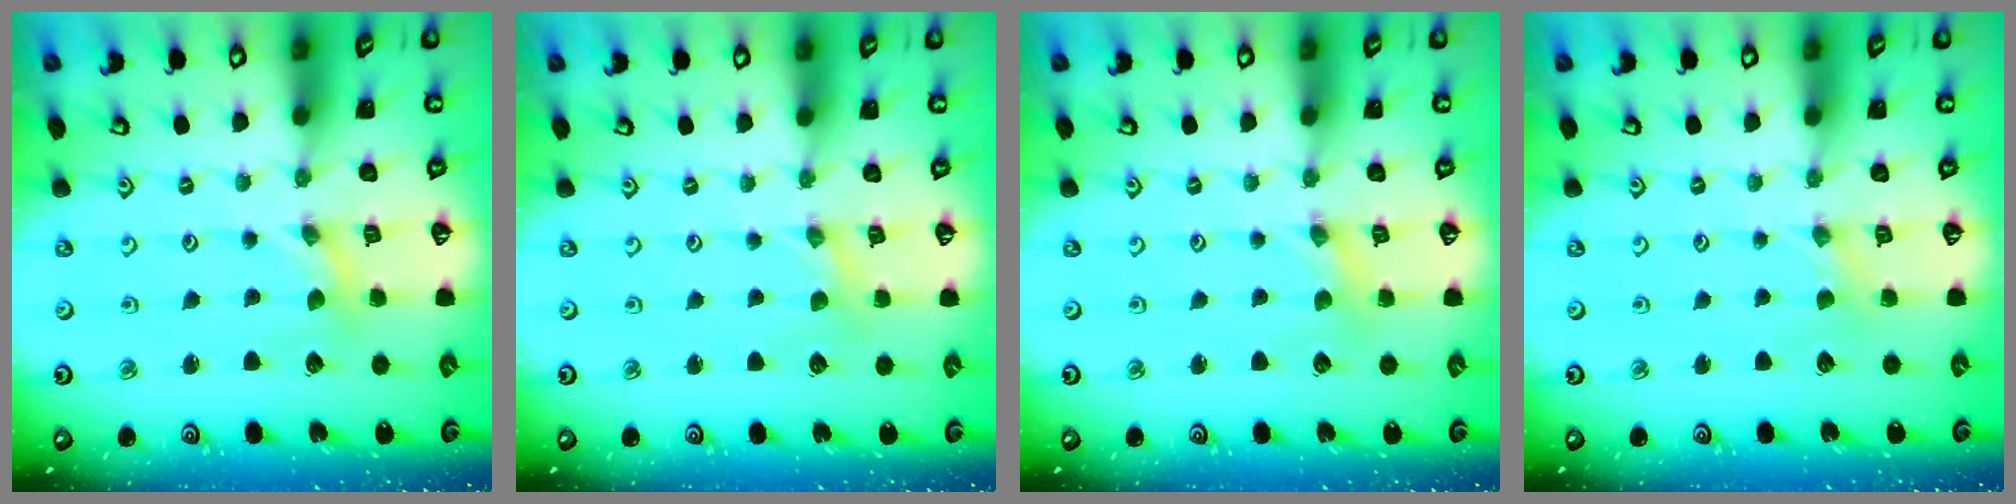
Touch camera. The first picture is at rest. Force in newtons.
{"total": 0.6, "press": 0.5, "slide": 0.1}
{"total": 1.2, "press": 1.1, "slide": 0.3}
{"total": 1.6, "press": 1.5, "slide": 0.3}